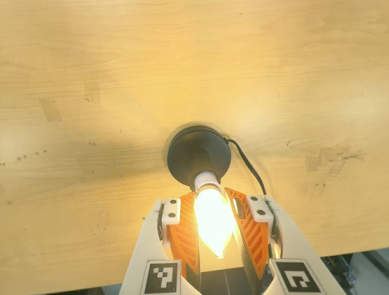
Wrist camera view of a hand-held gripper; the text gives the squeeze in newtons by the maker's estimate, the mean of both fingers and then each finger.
{"total": 13.8, "left": 13.1, "right": 14.5}